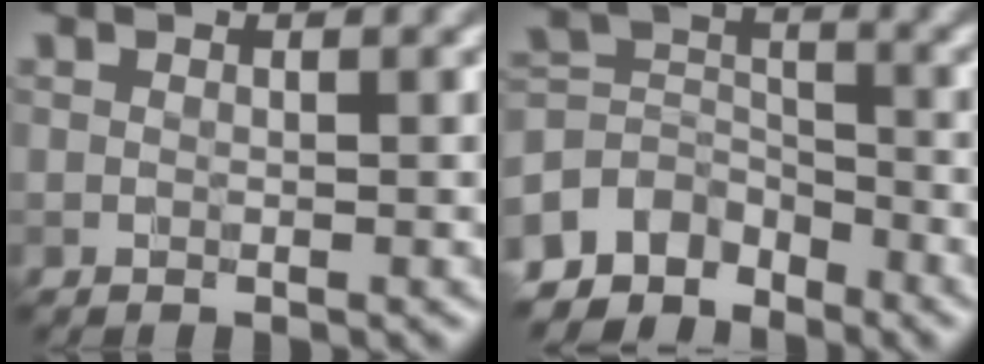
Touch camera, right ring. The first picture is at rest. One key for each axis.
{"total": 4.7, "fx": -3.7, "fy": 2.7, "fz": 0.9, "tx": -0.007, "ty": -0.001, "tz": -0.080}